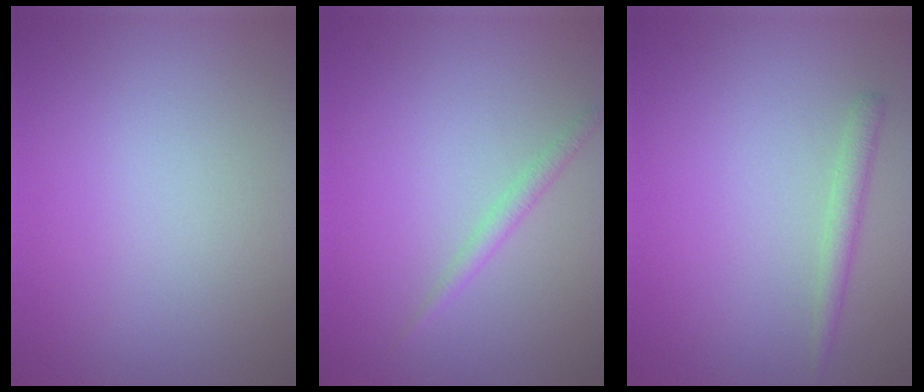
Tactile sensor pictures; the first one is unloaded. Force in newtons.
{"total": 1.2, "press": 1.2, "slide": 0.0}
{"total": 1.5, "press": 1.5, "slide": 0.1}